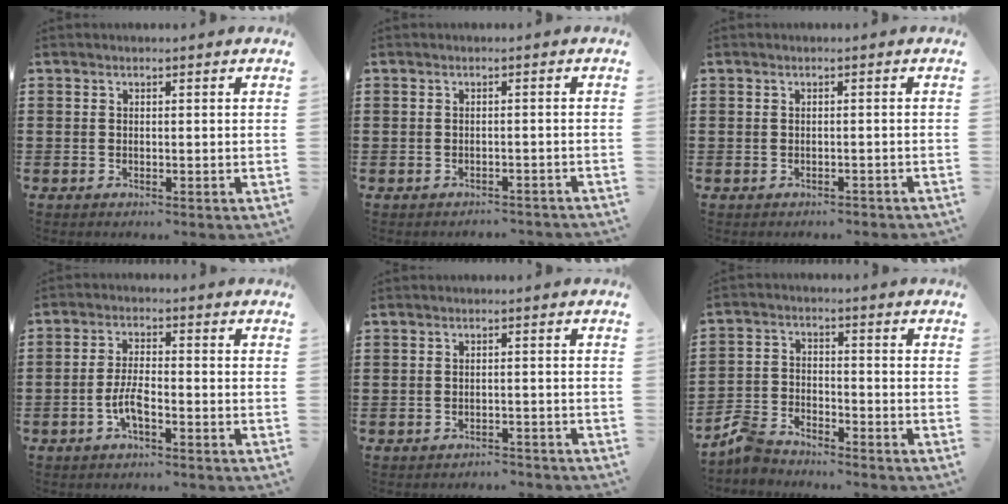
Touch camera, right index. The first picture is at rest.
{"total": 1.4, "force": [-1.3, 0.3, 0.0], "torque": [-0.004, 0.001, -0.030]}
{"total": 0.9, "force": [-0.8, 0.3, 0.0], "torque": [-0.002, 0.000, -0.019]}
{"total": 4.4, "force": [-1.9, 1.2, 3.8], "torque": [-0.093, -0.004, -0.044]}
{"total": 1.7, "force": [-1.7, 0.2, -0.2], "torque": [-0.003, 0.001, -0.038]}
{"total": 5.1, "force": [-4.8, 1.2, 1.0], "torque": [-0.046, 0.000, -0.104]}